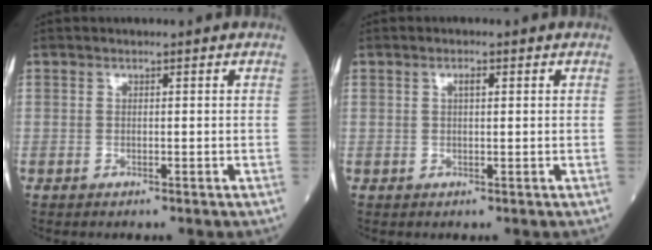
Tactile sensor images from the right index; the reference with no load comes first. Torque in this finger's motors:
{"motor_torque": [0.03, 0.02, -0.01, 0.00]}